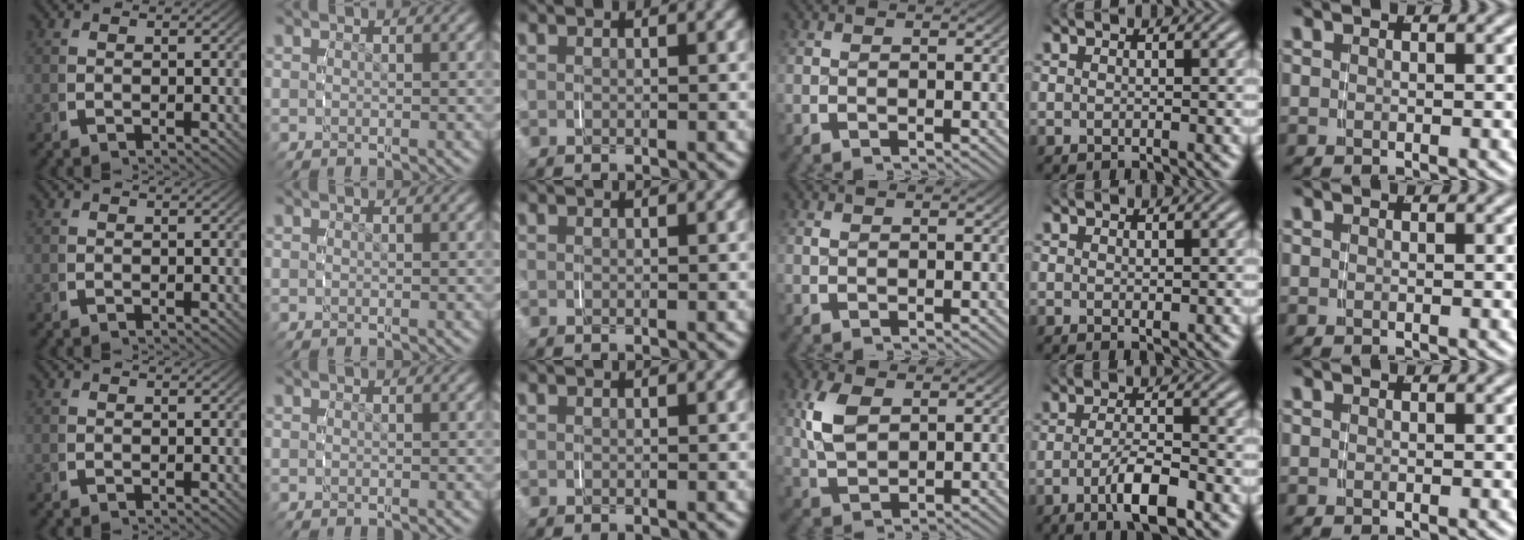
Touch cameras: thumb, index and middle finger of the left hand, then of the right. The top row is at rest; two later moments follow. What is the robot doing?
{"motion": "grasp_and_lifting", "object": "lipstick"}